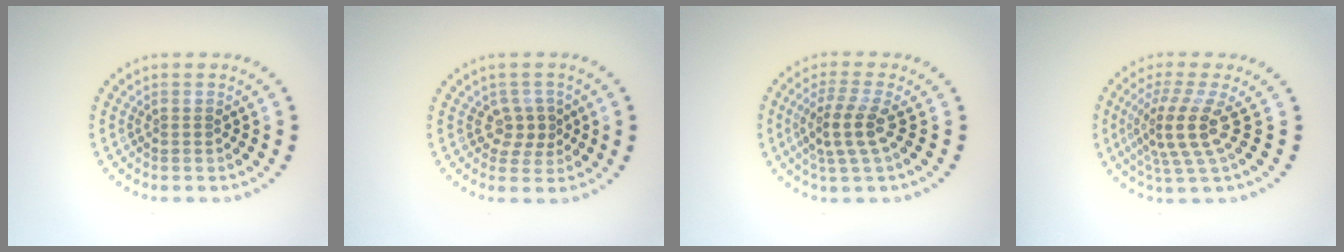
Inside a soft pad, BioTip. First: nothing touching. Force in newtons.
{"total": 2.1, "press": 1.8, "slide": 1.2}
{"total": 3.3, "press": 2.8, "slide": 1.7}
{"total": 4.3, "press": 3.0, "slide": 3.0}